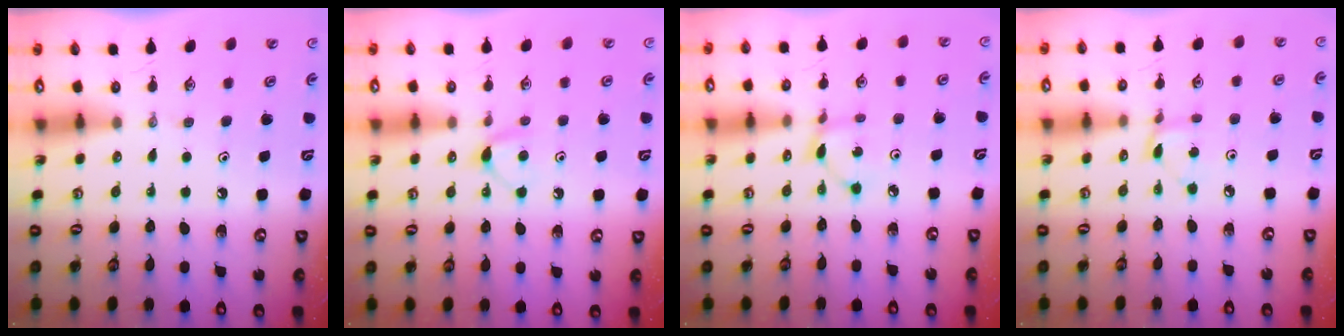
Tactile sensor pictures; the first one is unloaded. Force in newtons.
{"total": 5.5, "press": 5.5, "slide": 0.7}
{"total": 2.7, "press": 2.7, "slide": 0.1}
{"total": 3.4, "press": 3.4, "slide": 0.3}